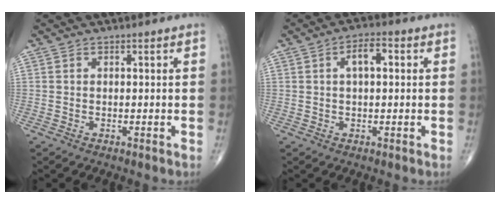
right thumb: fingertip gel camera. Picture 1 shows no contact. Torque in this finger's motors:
{"motor_torque": [-0.08, 1.20, 0.28, 0.05, 0.07]}